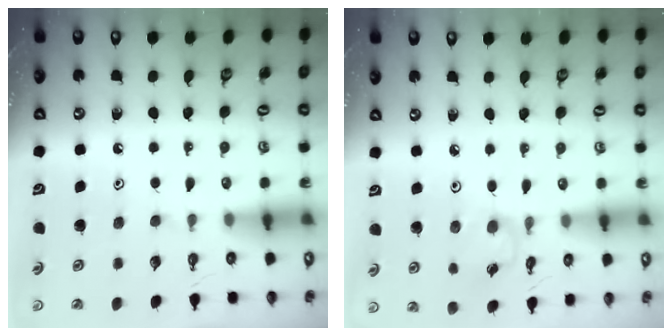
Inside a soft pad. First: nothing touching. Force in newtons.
{"total": 2.9, "press": 2.9, "slide": 0.1}